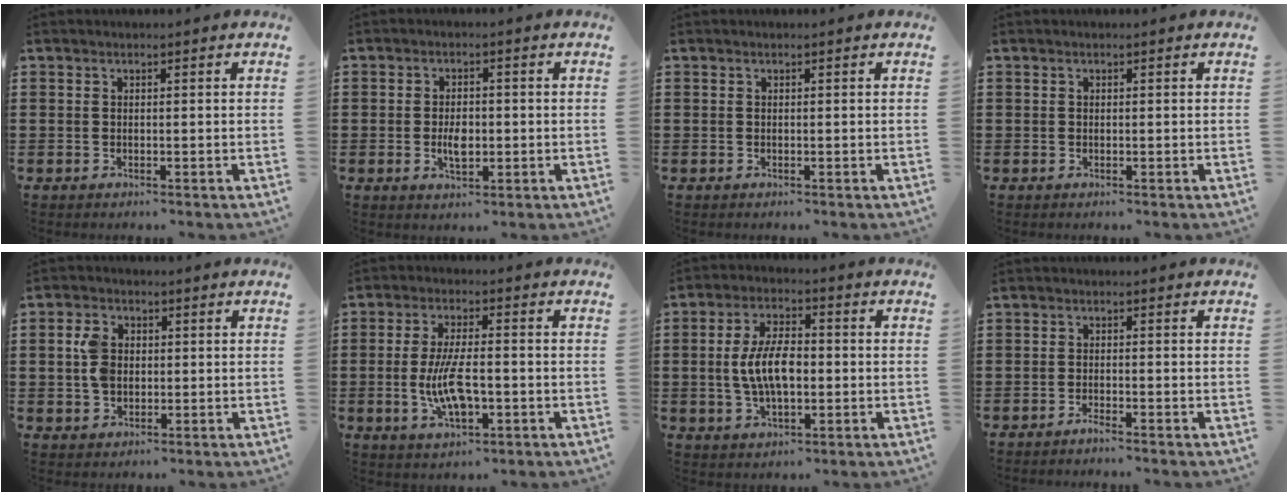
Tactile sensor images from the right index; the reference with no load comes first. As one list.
[{"total": 3.8, "force": [-0.5, 2.0, 3.2], "torque": [-0.051, 0.000, -0.009]}, {"total": 0.0}, {"total": 0.0}, {"total": 4.7, "force": [0.4, 3.3, 3.2], "torque": [-0.085, 0.009, 0.001]}, {"total": 8.7, "force": [-1.8, 3.4, 7.9], "torque": [-0.165, -0.006, -0.035]}, {"total": 8.1, "force": [-0.4, 4.0, 7.1], "torque": [-0.150, 0.004, -0.011]}, {"total": 1.3, "force": [-1.2, -0.3, 0.4], "torque": [-0.008, -0.003, -0.021]}]